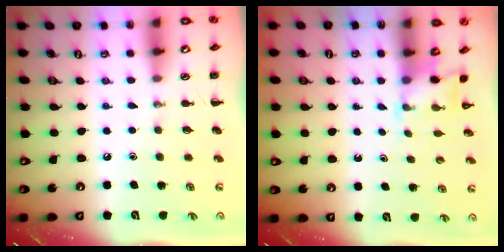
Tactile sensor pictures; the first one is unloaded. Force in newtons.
{"total": 1.9, "press": 1.8, "slide": 0.6}